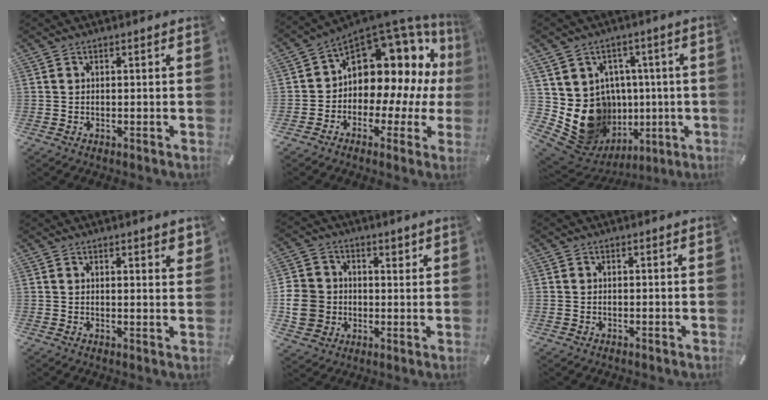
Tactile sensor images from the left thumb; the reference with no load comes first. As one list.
[{"total": 13.4, "force": [5.2, 9.3, 8.1], "torque": [-0.116, -0.068, 0.081]}, {"total": 15.9, "force": [-1.7, 14.4, 6.7], "torque": [-0.108, -0.020, 0.008]}, {"total": 2.1, "force": [1.7, 0.4, 1.1], "torque": [-0.015, -0.005, 0.029]}, {"total": 10.2, "force": [0.4, 9.6, 3.3], "torque": [-0.056, 0.002, 0.012]}, {"total": 0.6, "force": [-0.1, 0.6, 0.2], "torque": [-0.003, 0.004, -0.003]}]